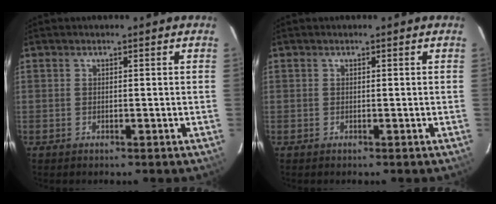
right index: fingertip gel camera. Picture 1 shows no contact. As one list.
[{"total": 0.0}]